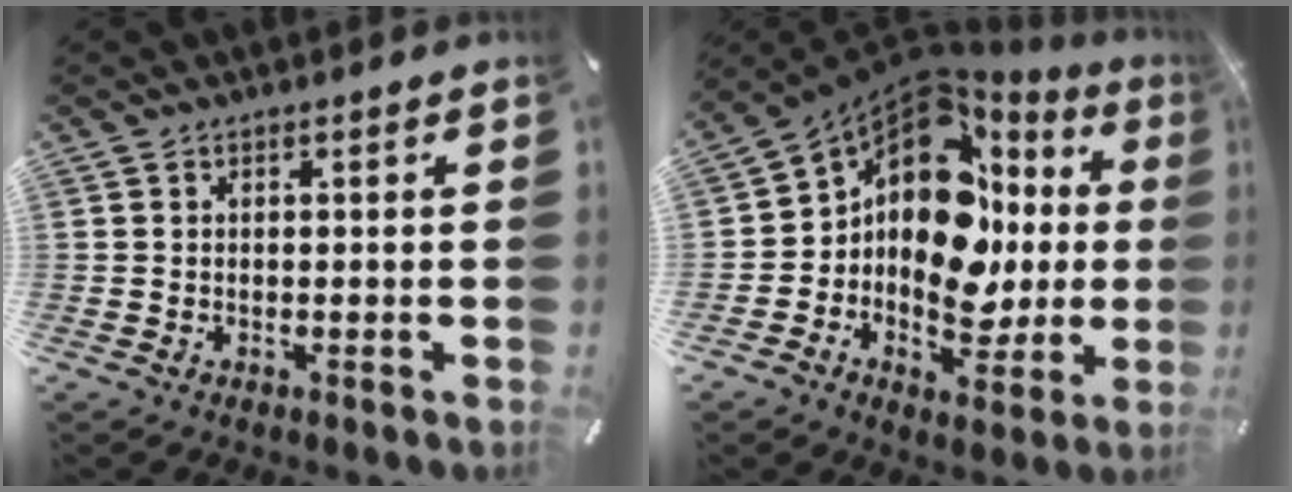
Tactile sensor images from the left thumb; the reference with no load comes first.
{"total": 16.1, "force": [1.6, 11.6, 11.1], "torque": [-0.193, -0.037, 0.017]}